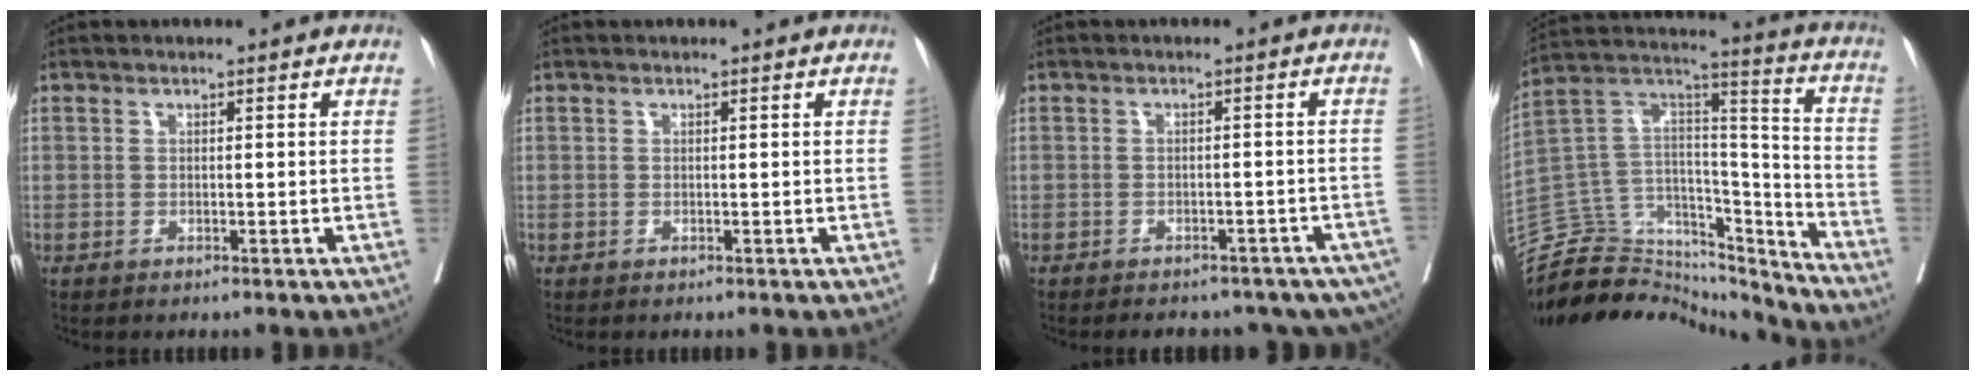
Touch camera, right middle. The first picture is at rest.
{"total": 0.0}
{"total": 16.1, "force": [-12.3, 7.3, 7.5], "torque": [-0.129, -0.005, -0.131]}
{"total": 25.3, "force": [-22.9, 8.5, 6.8], "torque": [-0.163, 0.054, -0.364]}